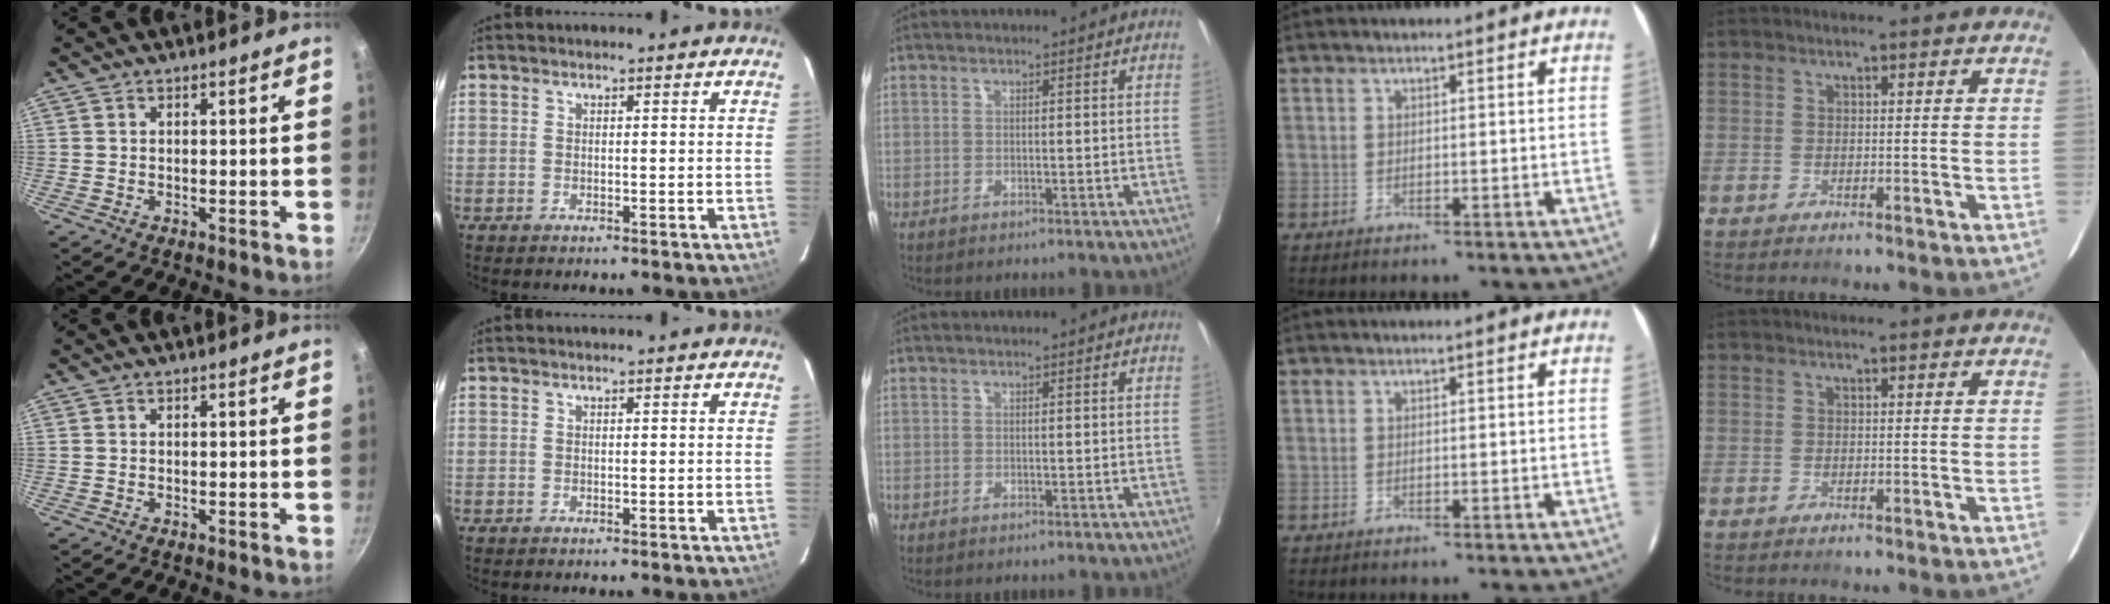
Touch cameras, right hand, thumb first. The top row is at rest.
{}